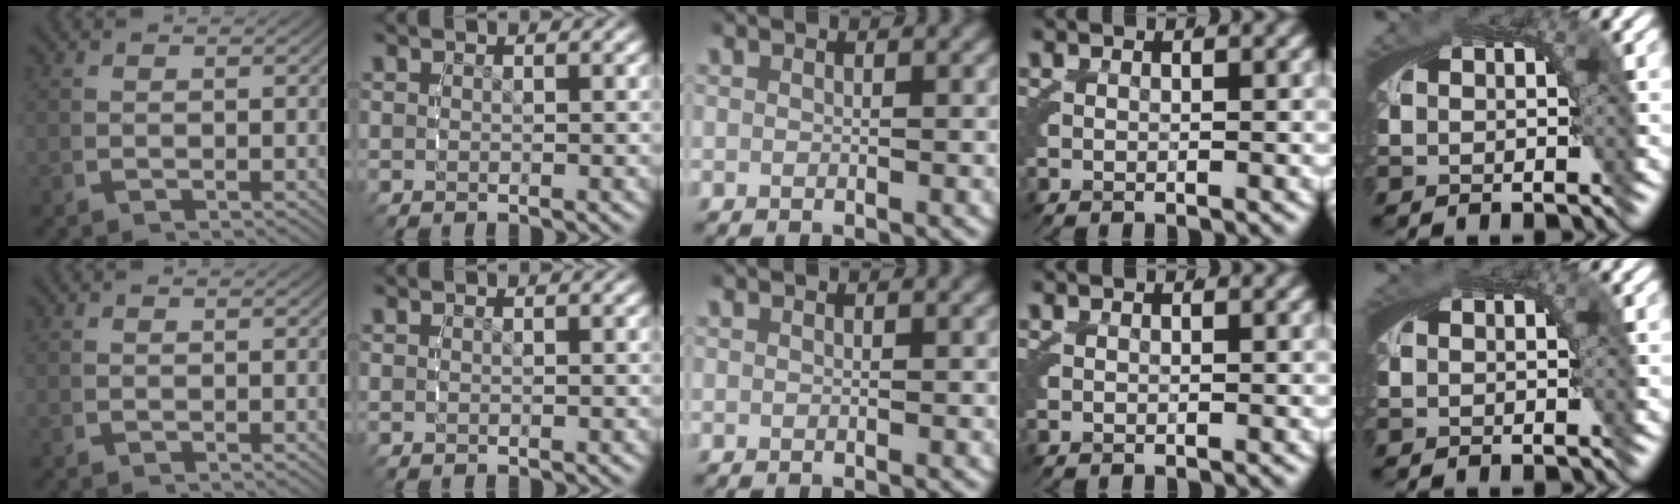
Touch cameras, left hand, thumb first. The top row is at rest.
{"little": {"total": 0.5, "force": [0.2, 0.2, 0.5], "torque": [-0.008, 0.001, 0.003]}}